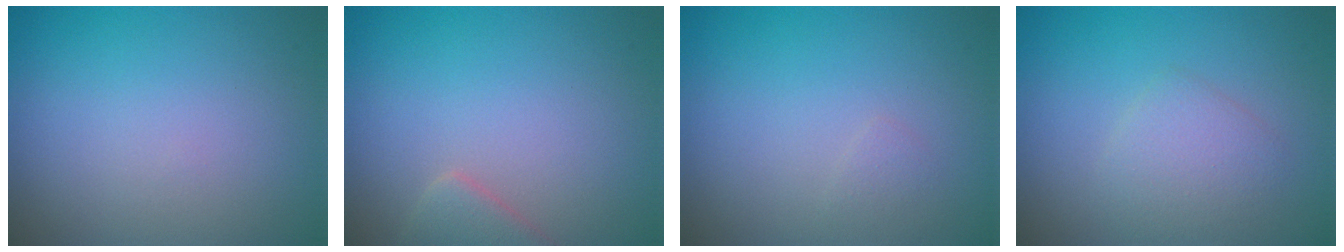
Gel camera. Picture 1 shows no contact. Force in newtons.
{"total": 2.1, "press": 2.1, "slide": 0.1}
{"total": 0.6, "press": 0.6, "slide": 0.0}
{"total": 2.2, "press": 2.2, "slide": 0.1}